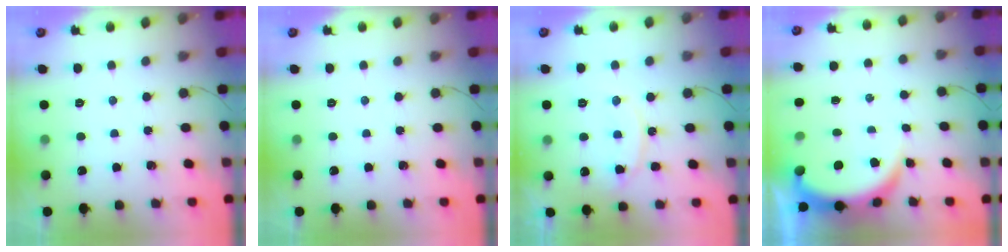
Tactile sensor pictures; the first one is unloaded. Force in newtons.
{"total": 0.0}
{"total": 12.8, "press": 12.7, "slide": 1.0}
{"total": 5.7, "press": 5.6, "slide": 0.8}